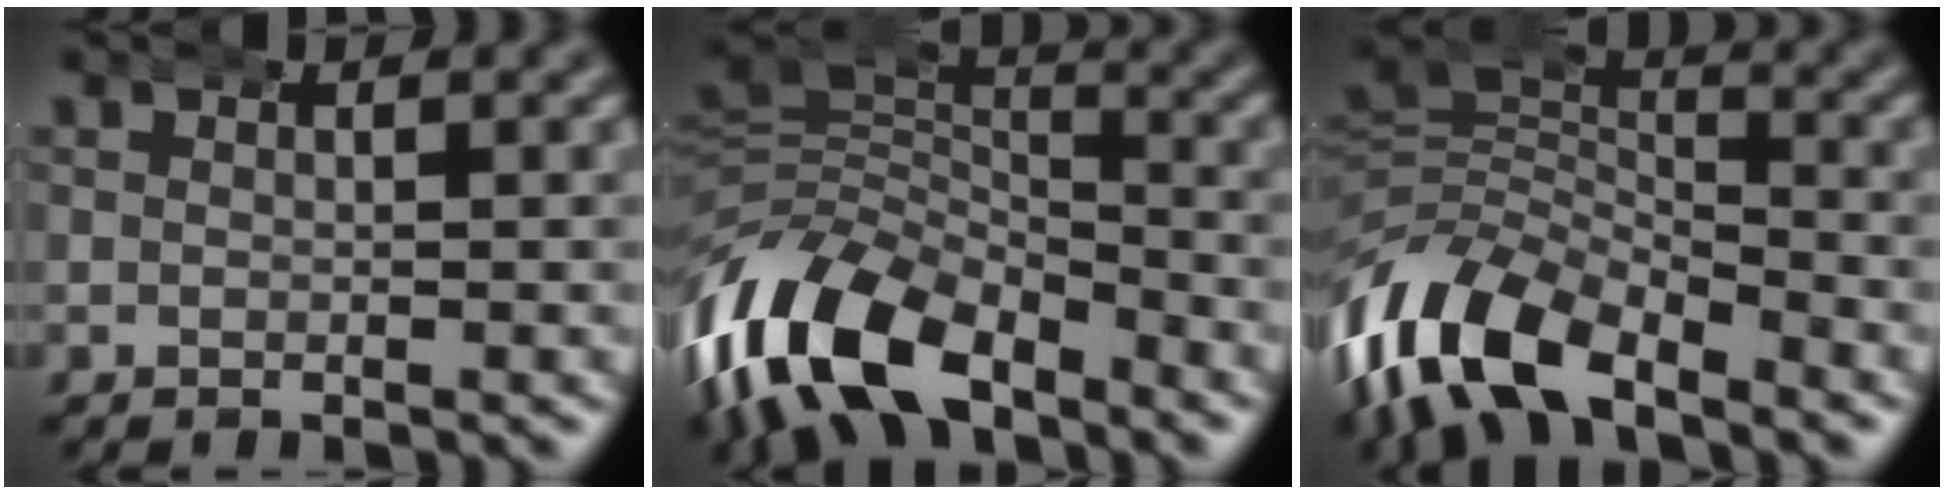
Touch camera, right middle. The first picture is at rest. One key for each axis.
{"total": 12.6, "fx": -5.2, "fy": 9.1, "fz": 7.0, "tx": -0.163, "ty": -0.041, "tz": -0.079}
{"total": 10.4, "fx": -4.3, "fy": 7.6, "fz": 5.7, "tx": -0.142, "ty": -0.035, "tz": -0.068}